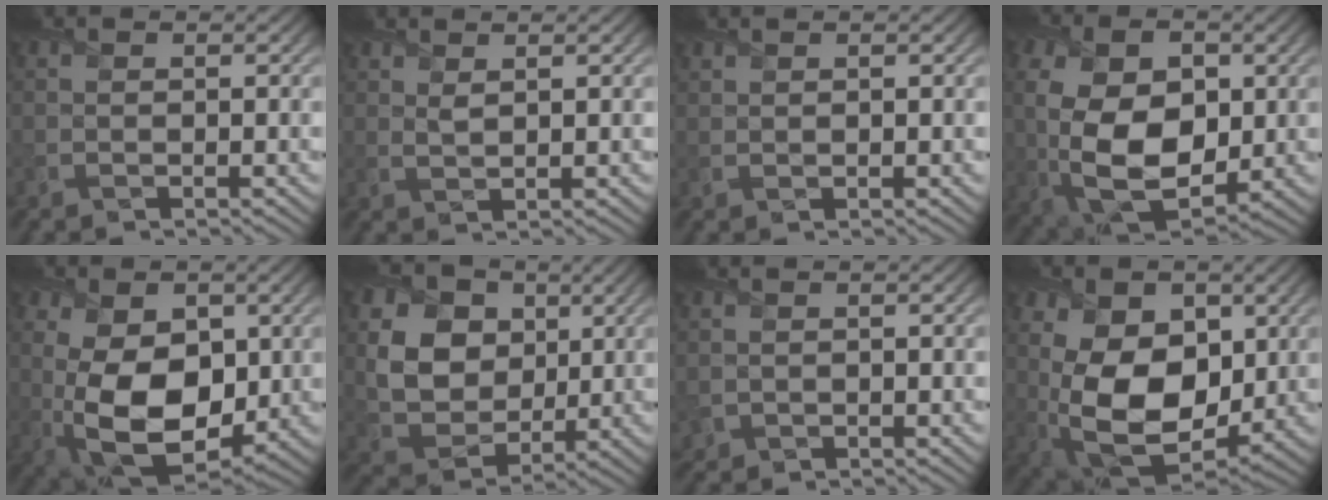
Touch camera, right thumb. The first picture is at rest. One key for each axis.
{"total": 1.5, "fx": 1.2, "fy": 0.4, "fz": 0.8, "tx": -0.025, "ty": -0.001, "tz": 0.030}
{"total": 0.9, "fx": 0.9, "fy": 0.2, "fz": 0.3, "tx": -0.013, "ty": 0.001, "tz": 0.023}
{"total": 15.1, "fx": 0.3, "fy": 9.6, "fz": 11.7, "tx": -0.233, "ty": 0.002, "tz": 0.004}
{"total": 15.4, "fx": -0.3, "fy": 9.5, "fz": 12.1, "tx": -0.213, "ty": -0.010, "tz": -0.005}
{"total": 11.5, "fx": 3.2, "fy": 9.0, "fz": 6.4, "tx": -0.180, "ty": 0.008, "tz": 0.062}
{"total": 1.0, "fx": 0.0, "fy": 1.0, "fz": 0.4, "tx": -0.014, "ty": -0.006, "tz": 0.003}
{"total": 17.2, "fx": 1.4, "fy": 11.2, "fz": 12.9, "tx": -0.235, "ty": 0.003, "tz": 0.025}